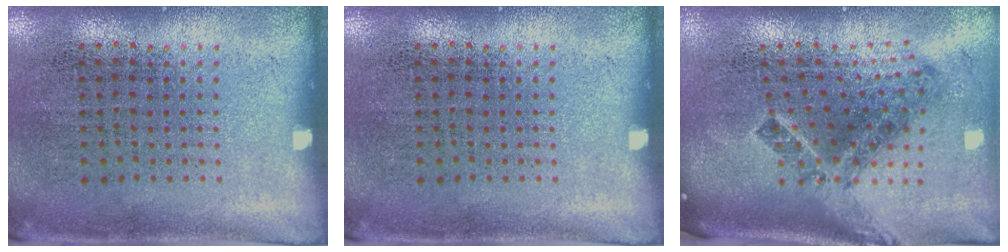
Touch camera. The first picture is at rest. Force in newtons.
{"total": 0.0}
{"total": 2.2, "press": 1.4, "slide": 1.7}